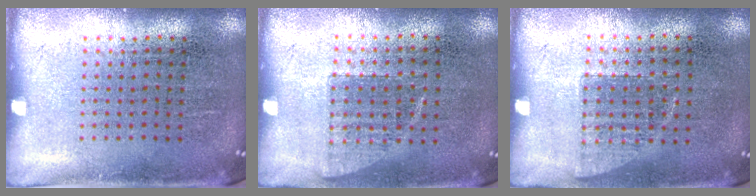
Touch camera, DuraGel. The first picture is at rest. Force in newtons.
{"total": 0.7, "press": 0.6, "slide": 0.2}
{"total": 0.7, "press": 0.7, "slide": 0.2}